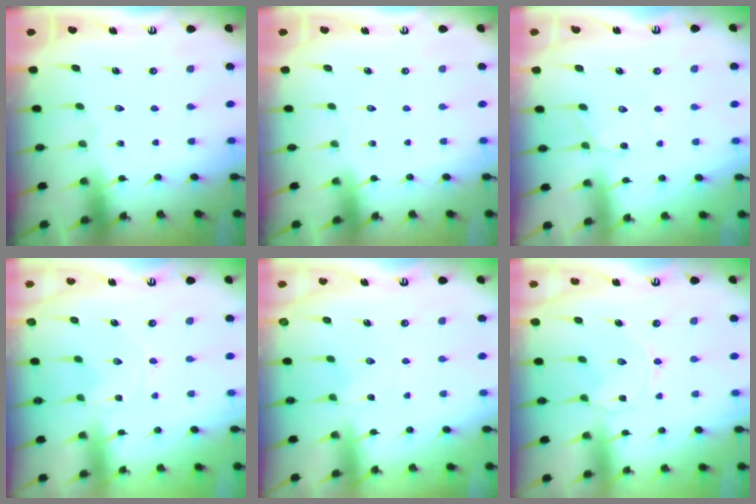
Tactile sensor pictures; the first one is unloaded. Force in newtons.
{"total": 0.0}
{"total": 2.3, "press": 2.2, "slide": 0.6}
{"total": 0.8, "press": 0.8, "slide": 0.1}
{"total": 2.1, "press": 2.1, "slide": 0.2}
{"total": 2.6, "press": 2.6, "slide": 0.4}